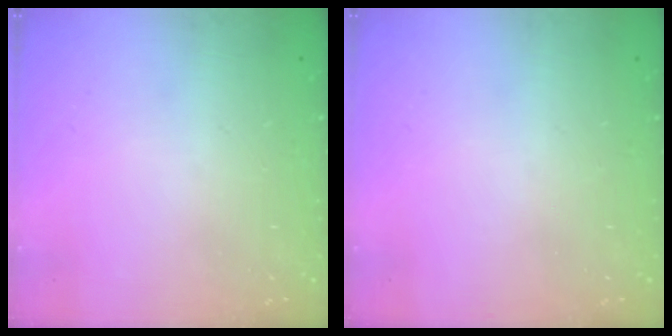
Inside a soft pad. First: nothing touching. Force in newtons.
{"total": 0.0}